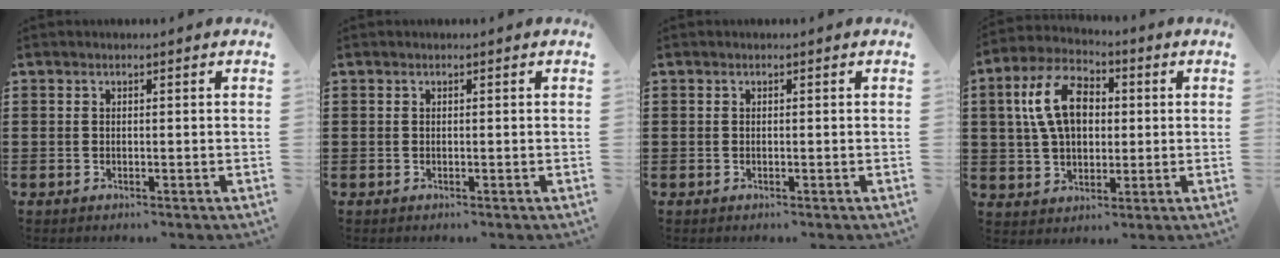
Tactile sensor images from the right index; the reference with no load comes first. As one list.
[{"total": 0.0}, {"total": 0.0}, {"total": 11.1, "force": [1.8, 6.8, 8.6], "torque": [-0.185, 0.014, 0.028]}]